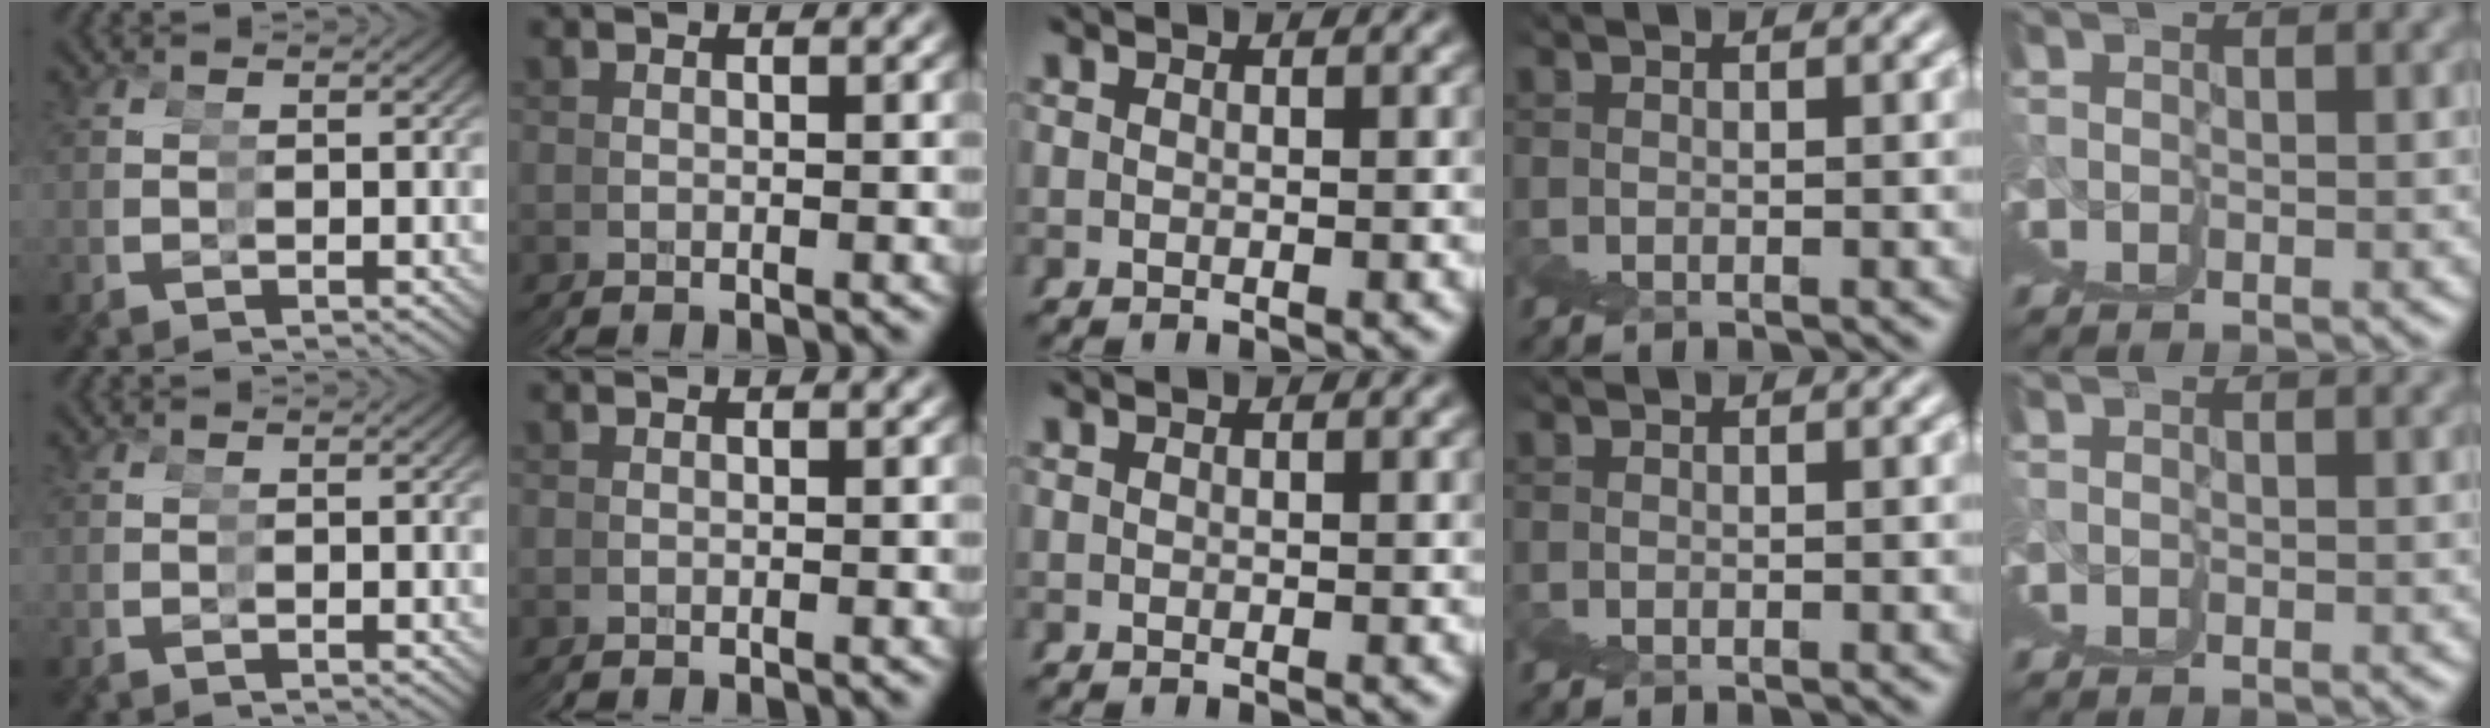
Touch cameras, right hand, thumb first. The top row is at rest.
{}